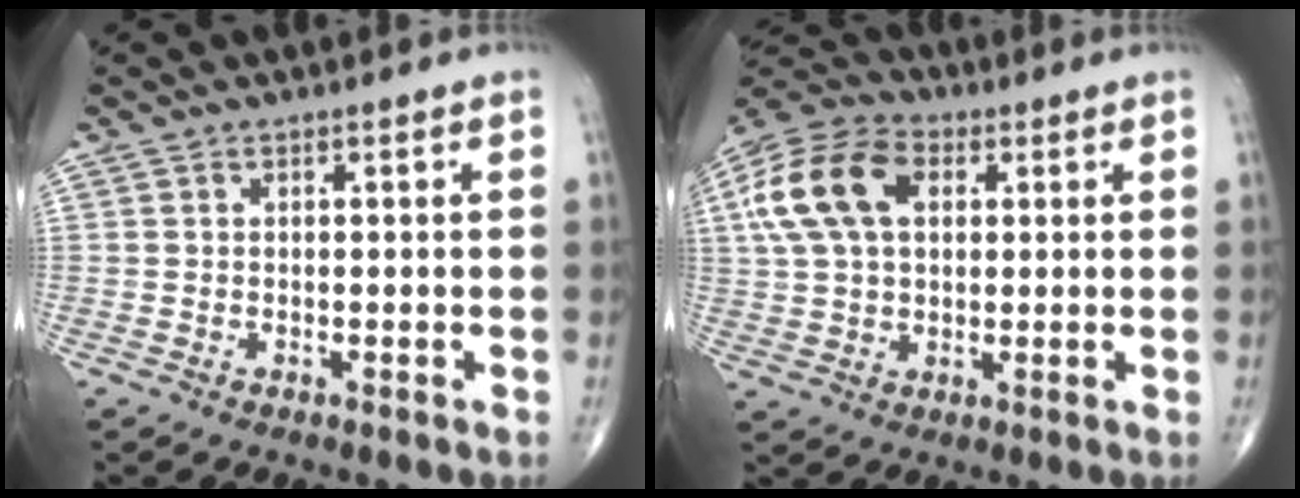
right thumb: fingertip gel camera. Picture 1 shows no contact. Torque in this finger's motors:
{"motor_torque": [0.61, 1.61, 0.45, -0.43, 0.25]}